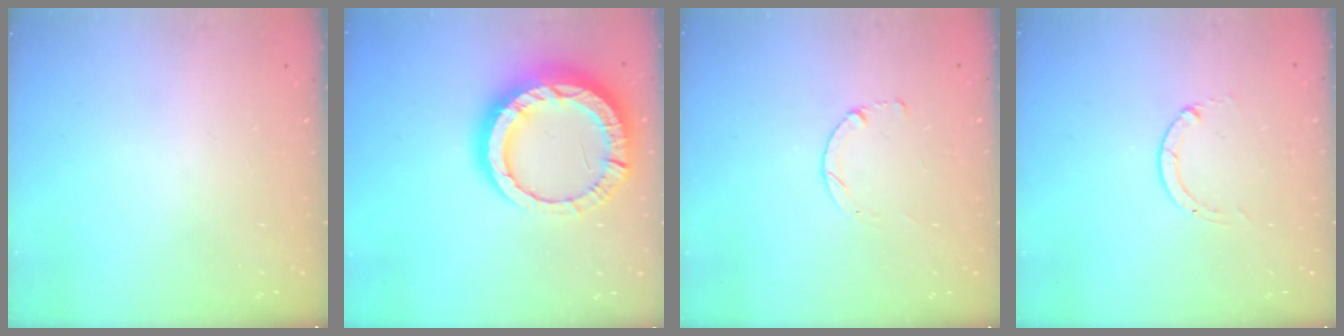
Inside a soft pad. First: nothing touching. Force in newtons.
{"total": 17.4, "press": 17.3, "slide": 1.8}
{"total": 0.0}
{"total": 0.0}